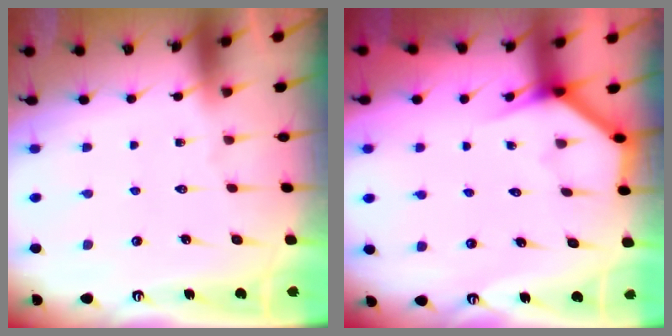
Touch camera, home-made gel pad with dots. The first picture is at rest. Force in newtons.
{"total": 3.7, "press": 3.7, "slide": 0.2}